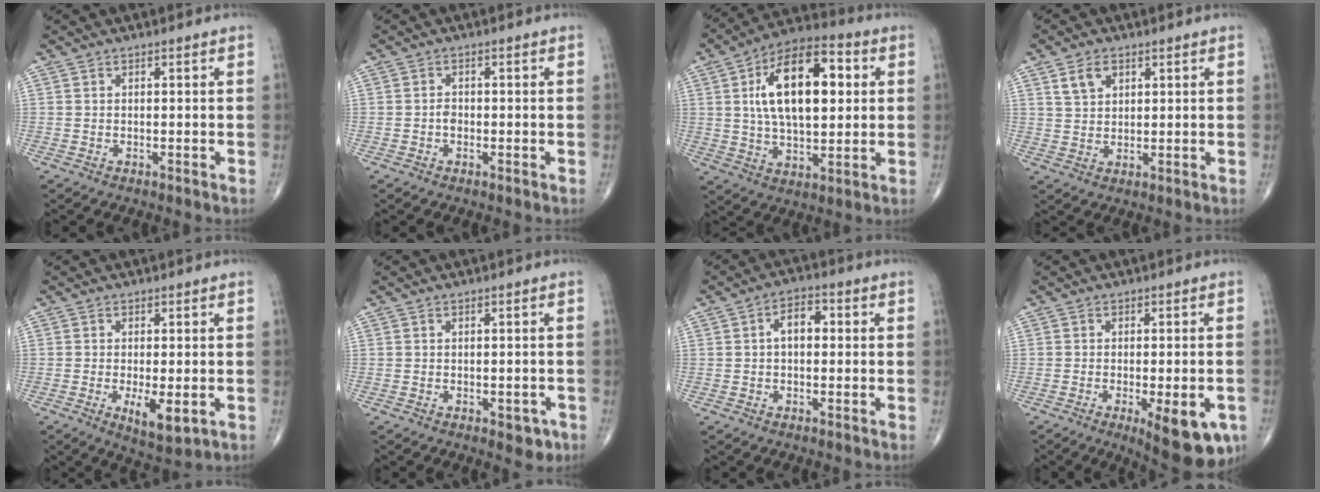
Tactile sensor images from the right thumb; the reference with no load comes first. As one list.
[{"total": 1.4, "force": [-0.4, 1.0, 0.9], "torque": [-0.008, 0.004, -0.010]}, {"total": 19.3, "force": [3.9, 9.8, 16.1], "torque": [-0.246, 0.011, 0.061]}, {"total": 4.5, "force": [2.3, 3.0, 2.5], "torque": [-0.035, -0.010, 0.046]}, {"total": 6.3, "force": [-1.6, 2.3, 5.7], "torque": [-0.091, -0.017, -0.020]}, {"total": 3.3, "force": [-1.3, 1.9, 2.3], "torque": [-0.008, 0.001, -0.013]}, {"total": 5.1, "force": [0.5, 3.1, 4.1], "torque": [-0.058, 0.017, -0.001]}, {"total": 11.8, "force": [-4.6, 4.0, 10.1], "torque": [-0.117, -0.004, -0.053]}]